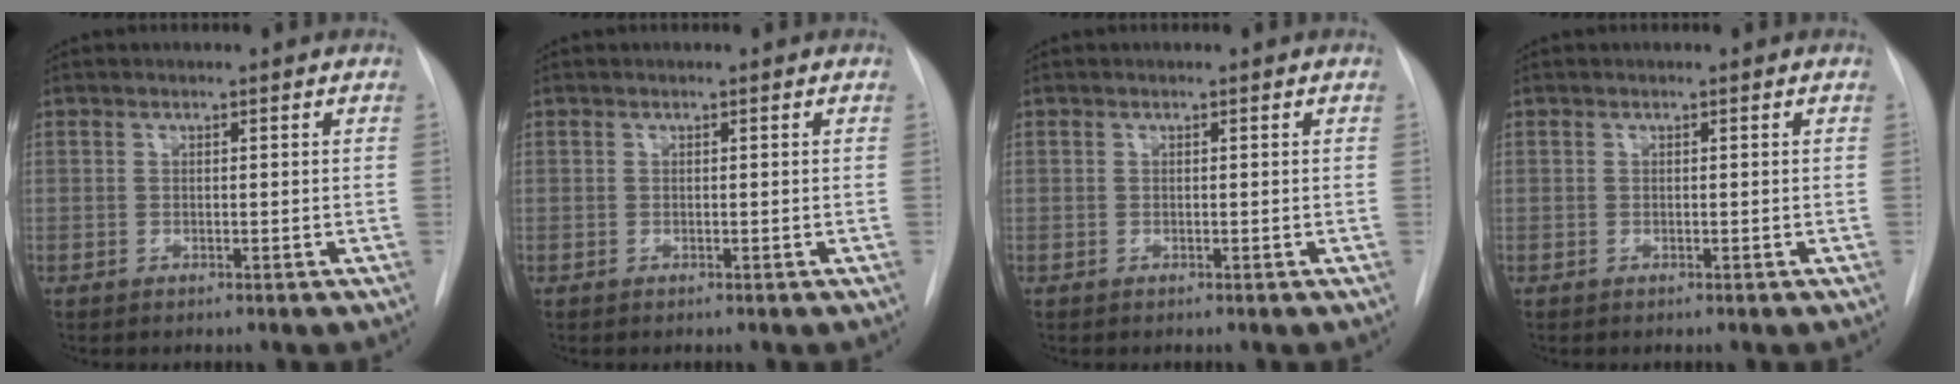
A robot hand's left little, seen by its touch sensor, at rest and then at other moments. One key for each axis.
{"total": 0.0}
{"total": 0.0}
{"total": 0.0}